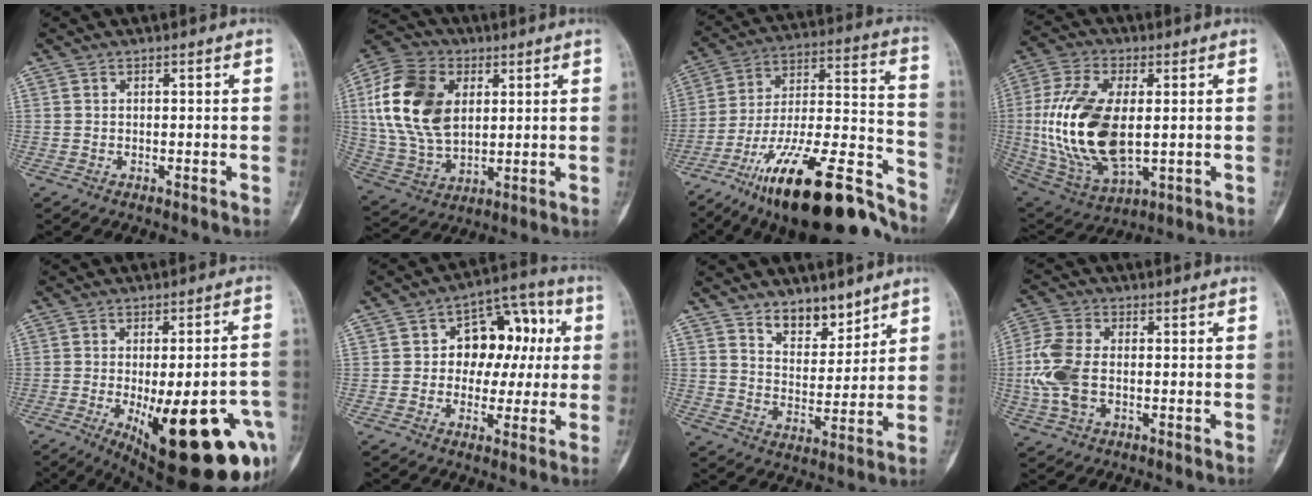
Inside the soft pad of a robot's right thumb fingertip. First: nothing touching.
{"total": 19.1, "force": [4.2, 12.6, 13.7], "torque": [-0.264, -0.002, 0.081]}
{"total": 28.3, "force": [-20.2, 7.7, 18.3], "torque": [-0.242, 0.097, -0.336]}
{"total": 21.0, "force": [0.3, 11.0, 17.9], "torque": [-0.372, -0.011, 0.018]}
{"total": 26.3, "force": [-9.4, 8.8, 22.9], "torque": [-0.245, -0.001, -0.108]}
{"total": 13.1, "force": [1.5, 9.3, 9.1], "torque": [-0.068, 0.031, 0.013]}
{"total": 7.8, "force": [6.0, 3.8, 3.3], "torque": [-0.021, -0.048, 0.106]}
{"total": 9.8, "force": [-0.9, 5.8, 7.8], "torque": [-0.187, 0.011, -0.022]}